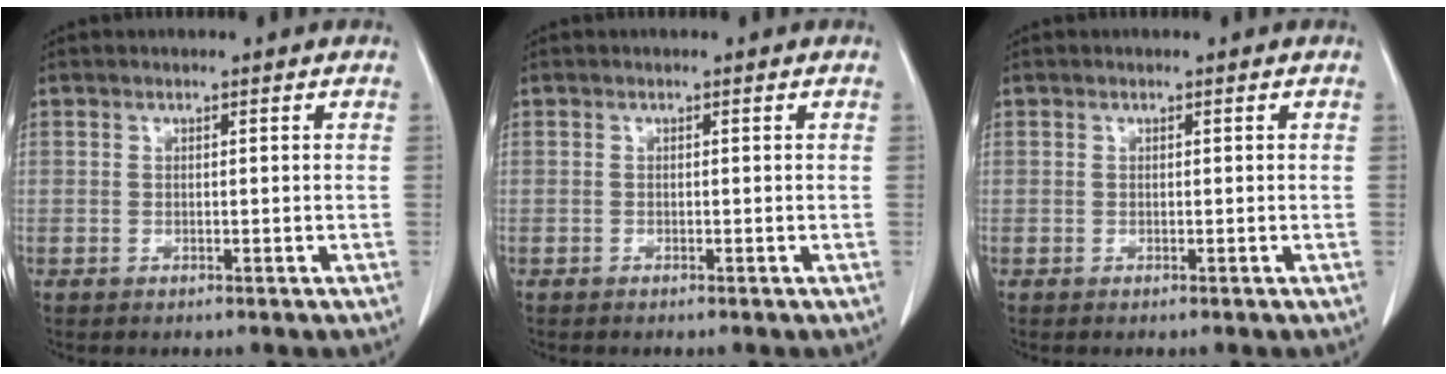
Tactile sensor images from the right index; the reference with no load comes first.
{"total": 0.0}
{"total": 0.0}